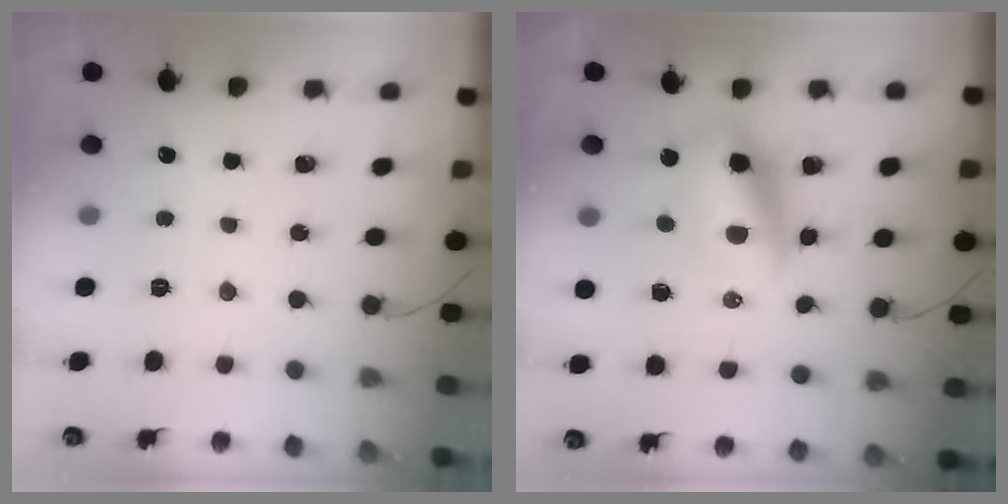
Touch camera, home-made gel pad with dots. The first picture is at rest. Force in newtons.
{"total": 10.3, "press": 9.9, "slide": 3.0}